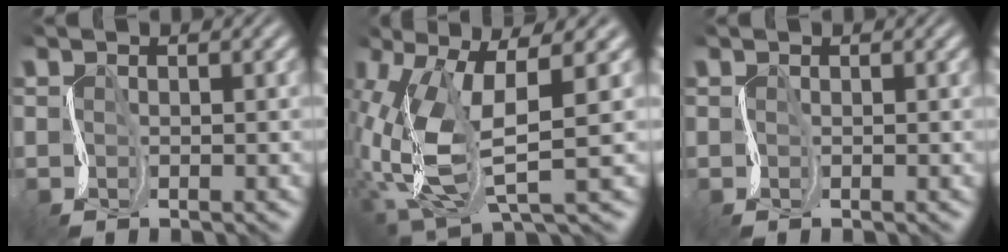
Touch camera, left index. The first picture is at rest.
{"total": 9.1, "force": [-0.4, 3.7, 8.3], "torque": [-0.187, -0.012, 0.000]}
{"total": 0.0}